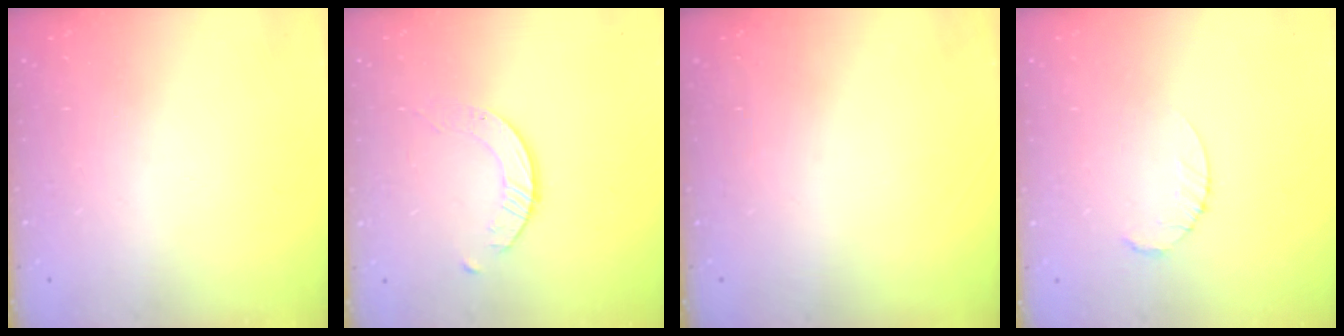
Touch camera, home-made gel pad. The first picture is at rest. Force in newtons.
{"total": 2.6, "press": 2.6, "slide": 0.3}
{"total": 0.0}
{"total": 2.5, "press": 2.5, "slide": 0.3}